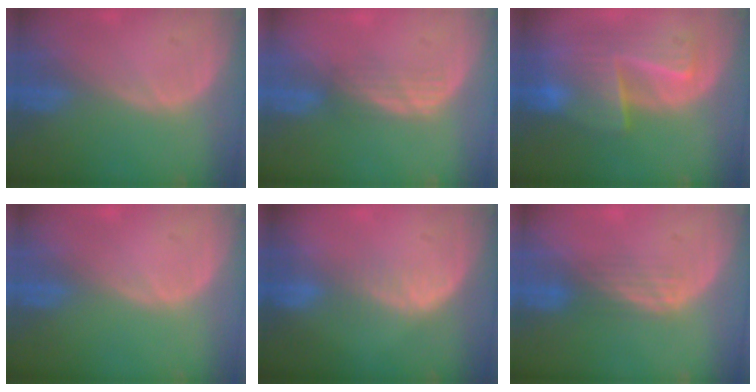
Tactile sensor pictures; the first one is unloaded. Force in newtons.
{"total": 3.0, "press": 2.5, "slide": 1.7}
{"total": 8.7, "press": 8.1, "slide": 3.1}
{"total": 0.0}
{"total": 2.7, "press": 2.3, "slide": 1.5}
{"total": 2.7, "press": 2.6, "slide": 0.8}